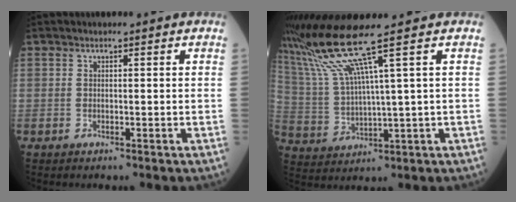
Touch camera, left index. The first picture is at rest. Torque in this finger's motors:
{"motor_torque": [0.17, -0.31, 0.99, 0.21]}